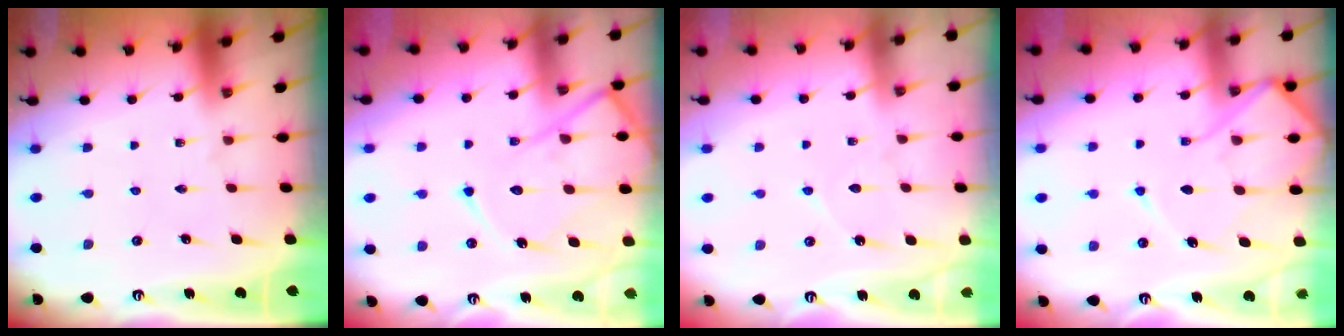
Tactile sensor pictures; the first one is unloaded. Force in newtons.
{"total": 15.5, "press": 15.4, "slide": 1.4}
{"total": 5.6, "press": 5.5, "slide": 0.6}
{"total": 11.4, "press": 11.4, "slide": 1.3}